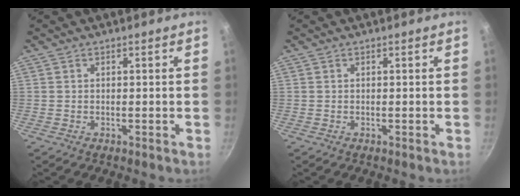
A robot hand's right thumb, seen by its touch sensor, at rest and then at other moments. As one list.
[{"total": 0.0}]